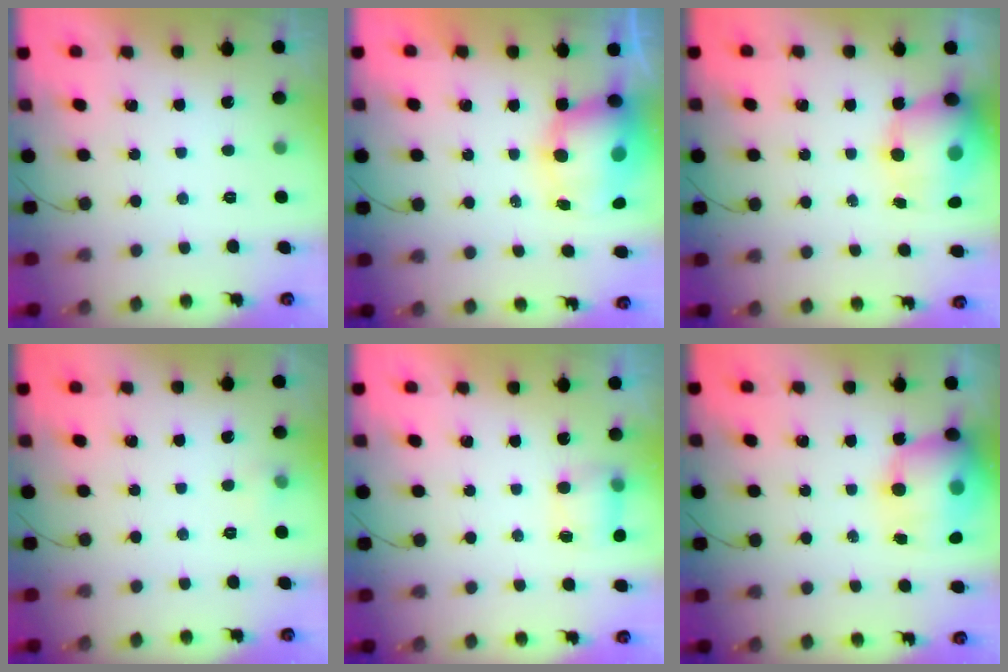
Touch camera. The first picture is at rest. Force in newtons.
{"total": 11.3, "press": 10.9, "slide": 2.9}
{"total": 11.1, "press": 10.8, "slide": 2.6}
{"total": 3.6, "press": 3.3, "slide": 1.5}
{"total": 5.1, "press": 5.0, "slide": 0.8}
{"total": 15.8, "press": 15.3, "slide": 3.7}